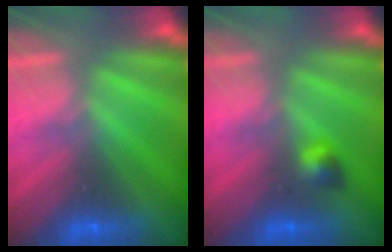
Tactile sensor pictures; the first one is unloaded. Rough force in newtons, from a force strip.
{"total": 2.7}